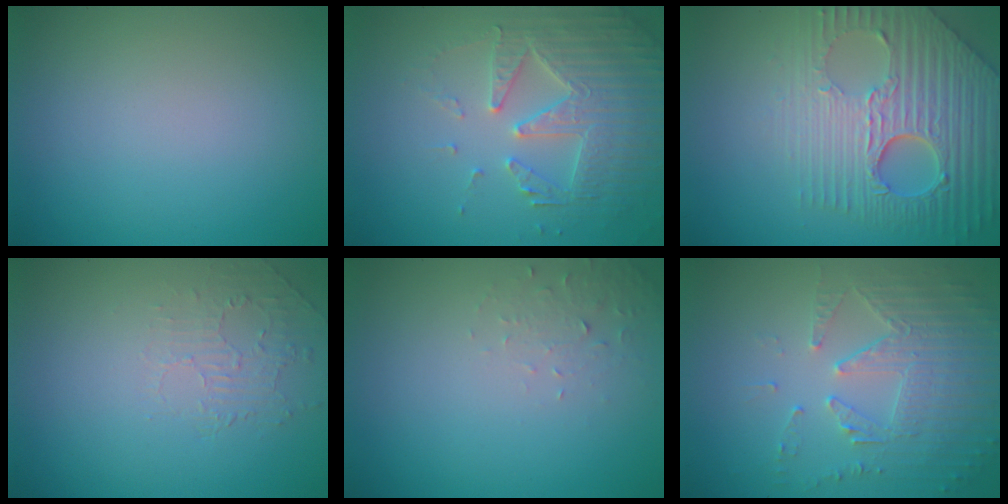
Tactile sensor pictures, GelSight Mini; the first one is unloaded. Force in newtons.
{"total": 4.8, "press": 4.4, "slide": 2.0}
{"total": 8.3, "press": 6.2, "slide": 5.6}
{"total": 1.9, "press": 0.3, "slide": 1.9}
{"total": 1.6, "press": 1.6, "slide": 0.4}
{"total": 5.6, "press": 3.7, "slide": 4.2}